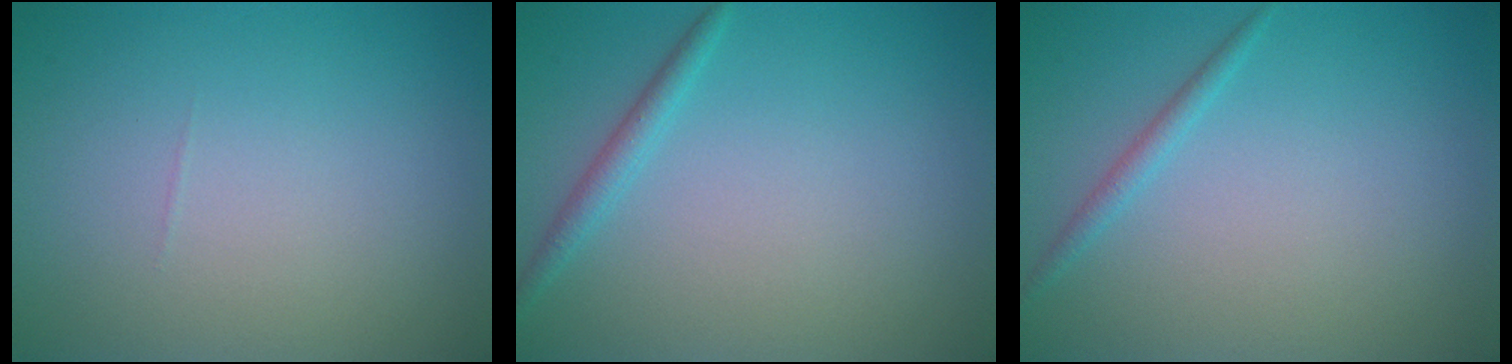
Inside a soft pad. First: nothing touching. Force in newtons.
{"total": 1.5, "press": 1.5, "slide": 0.1}
{"total": 1.1, "press": 1.1, "slide": 0.0}